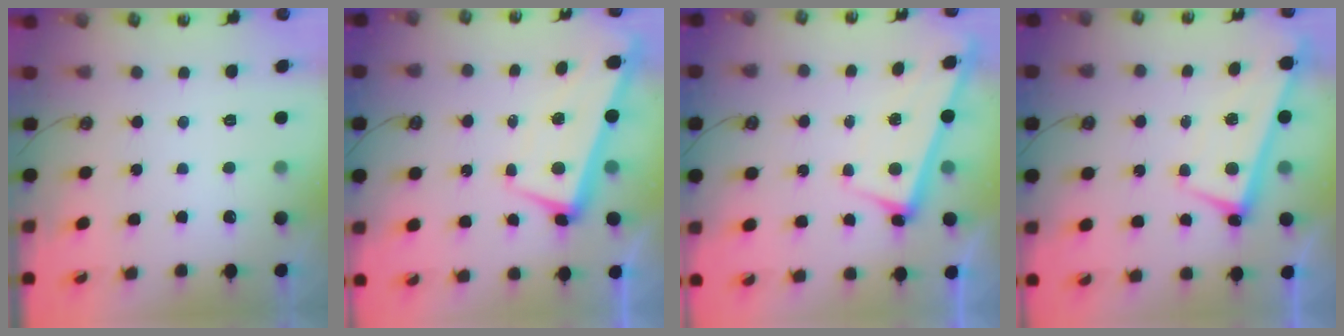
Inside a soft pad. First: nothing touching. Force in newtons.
{"total": 3.0, "press": 2.4, "slide": 1.7}
{"total": 2.8, "press": 2.7, "slide": 0.4}
{"total": 1.3, "press": 1.0, "slide": 0.8}